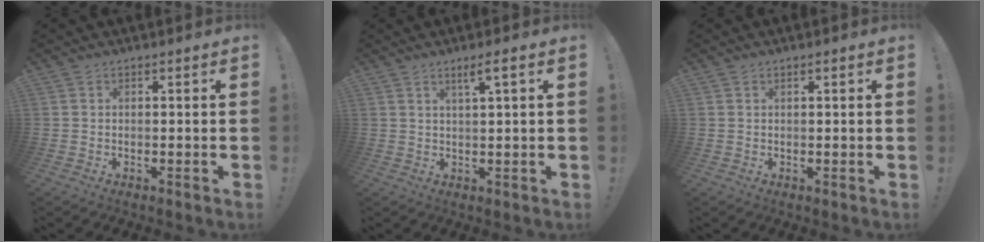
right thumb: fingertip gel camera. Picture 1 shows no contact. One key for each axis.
{"total": 3.9, "fx": 2.0, "fy": -0.1, "fz": 3.3, "tx": -0.055, "ty": -0.004, "tz": 0.027}
{"total": 0.8, "fx": 0.4, "fy": -0.1, "fz": 0.7, "tx": -0.009, "ty": -0.001, "tz": 0.006}